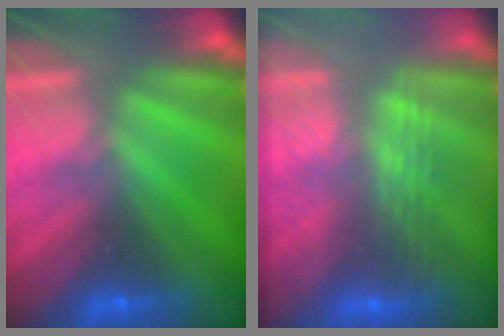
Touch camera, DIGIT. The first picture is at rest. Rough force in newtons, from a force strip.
{"total": 2.8}